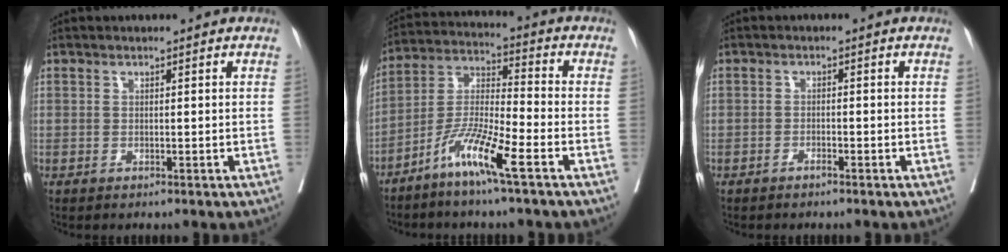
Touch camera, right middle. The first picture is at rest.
{"total": 9.6, "force": [-5.8, 0.0, 7.6], "torque": [-0.158, -0.014, -0.121]}
{"total": 1.0, "force": [-0.9, 0.1, 0.6], "torque": [-0.012, 0.001, -0.016]}